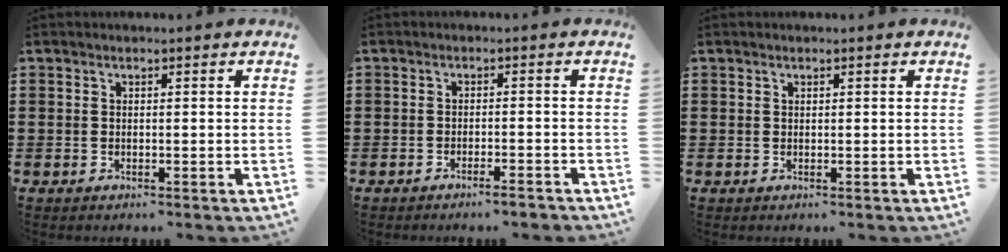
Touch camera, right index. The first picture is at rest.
{"total": 1.9, "force": [-1.6, -0.1, 1.0], "torque": [-0.019, -0.003, -0.029]}
{"total": 0.0}